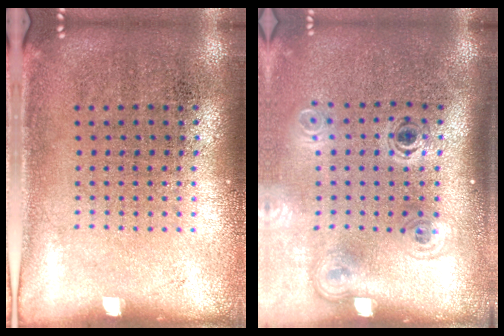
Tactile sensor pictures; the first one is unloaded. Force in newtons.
{"total": 2.0, "press": 1.3, "slide": 1.5}